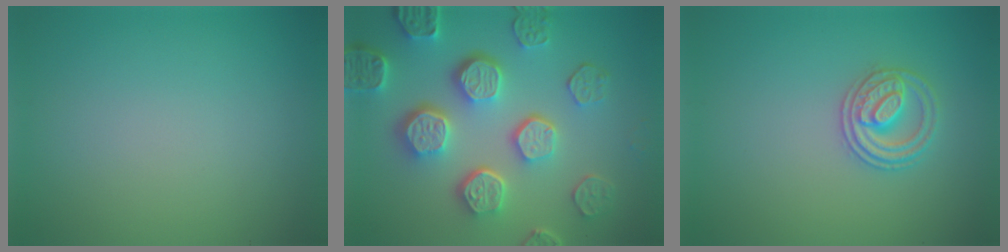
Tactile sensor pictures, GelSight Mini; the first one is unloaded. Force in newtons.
{"total": 7.8, "press": 6.1, "slide": 5.0}
{"total": 2.6, "press": 2.6, "slide": 0.5}